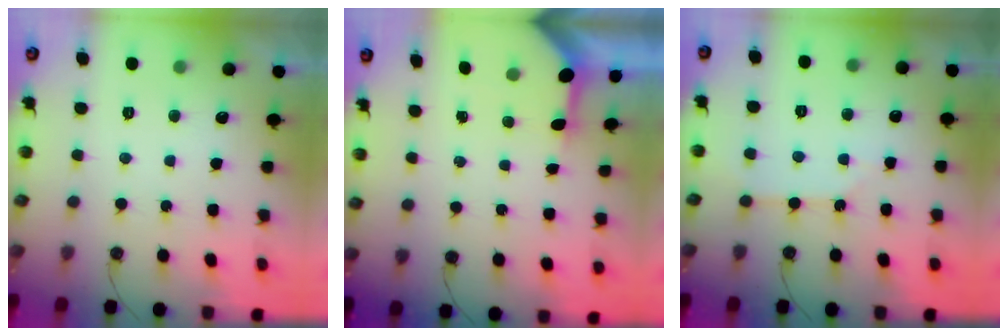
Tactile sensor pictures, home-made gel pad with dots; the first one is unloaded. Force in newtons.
{"total": 3.1, "press": 3.1, "slide": 0.3}
{"total": 2.1, "press": 2.1, "slide": 0.3}